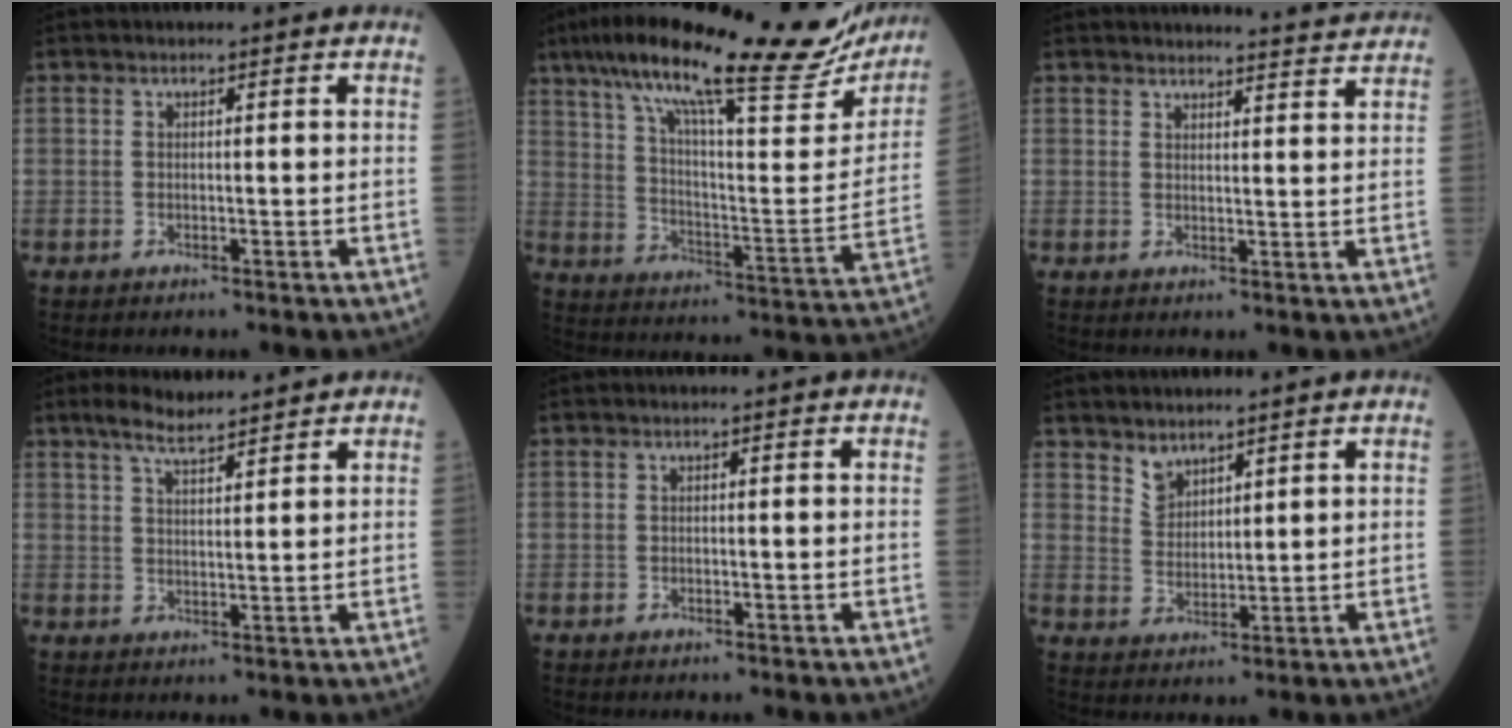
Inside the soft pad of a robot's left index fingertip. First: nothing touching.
{"total": 29.9, "force": [24.1, 5.2, 17.0], "torque": [-0.277, -0.010, 0.328]}
{"total": 8.7, "force": [8.6, 0.4, 1.2], "torque": [-0.003, -0.002, 0.091]}
{"total": 5.5, "force": [4.8, 0.8, 2.7], "torque": [-0.055, 0.016, 0.086]}
{"total": 0.0}
{"total": 3.4, "force": [2.9, 1.8, 0.6], "torque": [-0.013, -0.001, 0.061]}